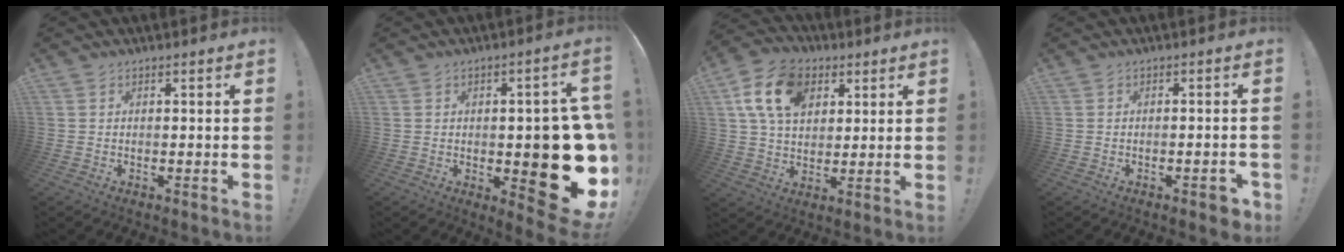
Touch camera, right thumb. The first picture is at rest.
{"total": 18.9, "force": [-2.9, 7.3, 17.2], "torque": [-0.200, 0.005, -0.026]}
{"total": 15.5, "force": [5.9, 10.9, 9.3], "torque": [-0.157, -0.007, 0.115]}
{"total": 3.4, "force": [-1.9, 1.1, 2.6], "torque": [-0.028, 0.008, -0.029]}